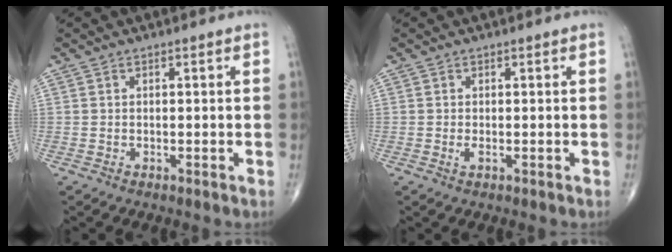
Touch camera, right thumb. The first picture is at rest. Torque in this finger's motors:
{"motor_torque": [-0.22, -0.03, 0.16, 0.20, 0.01]}